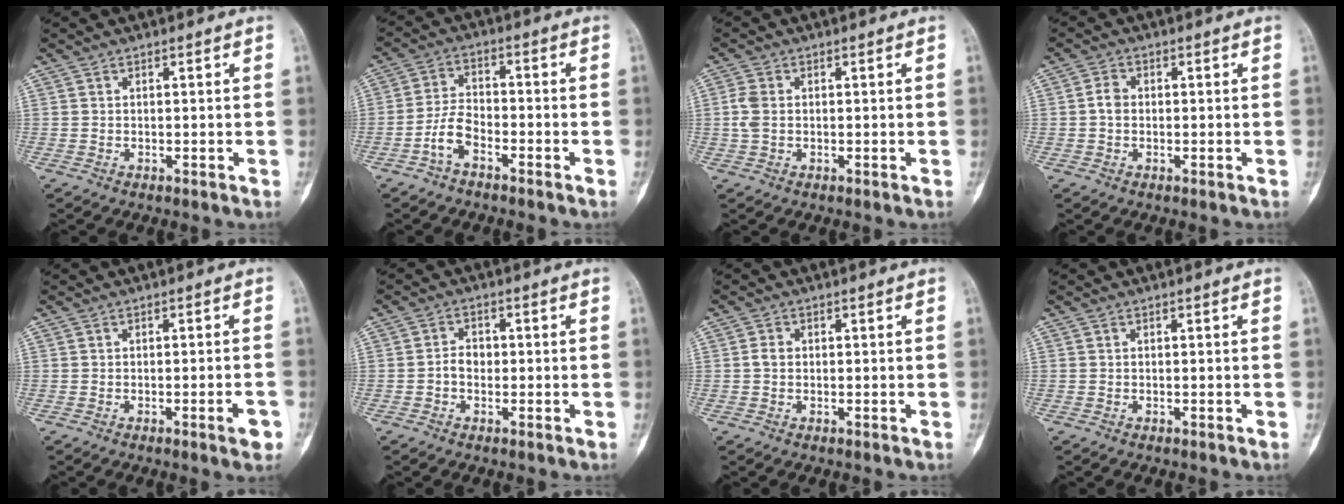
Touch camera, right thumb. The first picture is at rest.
{"total": 5.5, "force": [-3.2, 2.7, 3.6], "torque": [-0.070, 0.029, -0.068]}
{"total": 2.9, "force": [0.0, 2.0, 2.2], "torque": [-0.062, 0.004, -0.003]}
{"total": 2.4, "force": [-0.2, 1.8, 1.5], "torque": [-0.022, 0.007, -0.008]}
{"total": 3.2, "force": [-1.5, 0.6, 2.8], "torque": [-0.036, 0.004, -0.020]}
{"total": 2.9, "force": [-0.5, 2.2, 1.8], "torque": [-0.019, 0.011, -0.016]}
{"total": 1.6, "force": [0.0, 1.3, 1.0], "torque": [-0.016, 0.004, -0.002]}
{"total": 0.0}